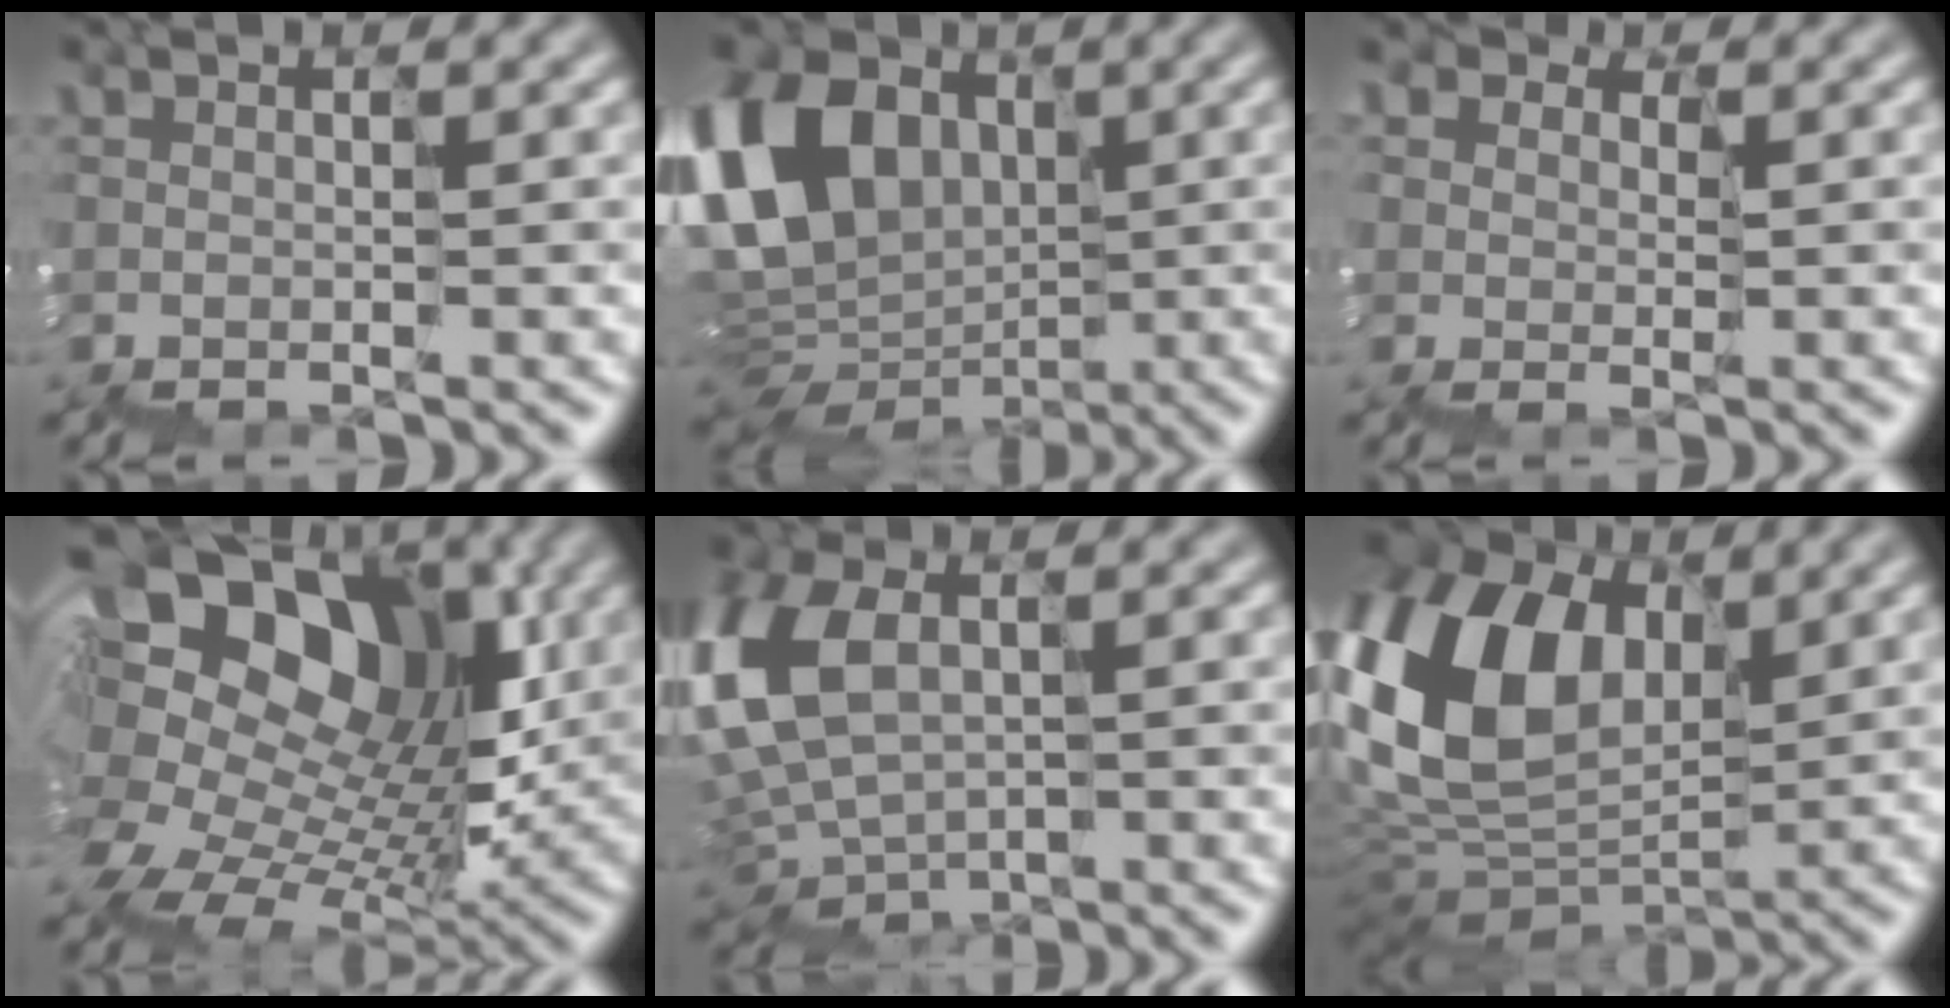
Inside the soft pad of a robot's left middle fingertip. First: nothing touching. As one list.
[{"total": 9.7, "force": [1.9, 7.4, 5.9], "torque": [-0.157, 0.010, 0.035]}, {"total": 3.1, "force": [1.0, 2.4, 1.6], "torque": [-0.044, 0.003, 0.021]}, {"total": 14.1, "force": [4.7, 10.1, 8.7], "torque": [-0.149, 0.039, 0.089]}, {"total": 7.1, "force": [0.9, 4.5, 5.4], "torque": [-0.182, 0.004, 0.018]}, {"total": 11.7, "force": [4.4, 8.0, 7.3], "torque": [-0.212, 0.030, 0.072]}]